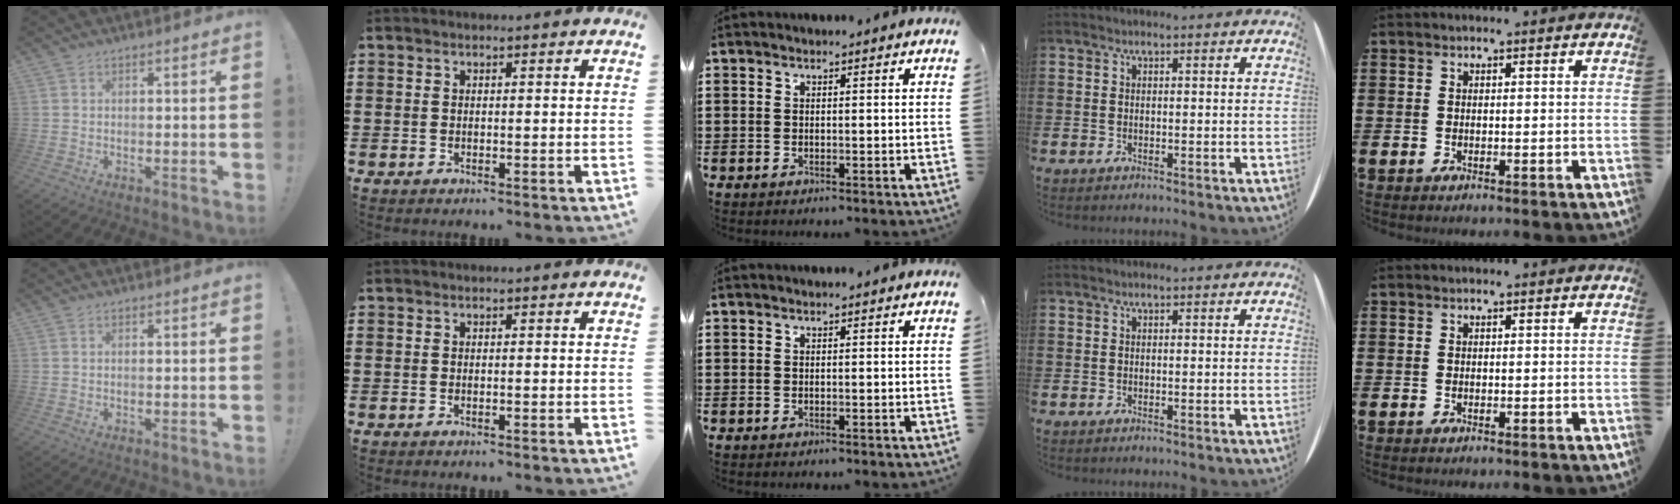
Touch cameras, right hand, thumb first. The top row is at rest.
{}